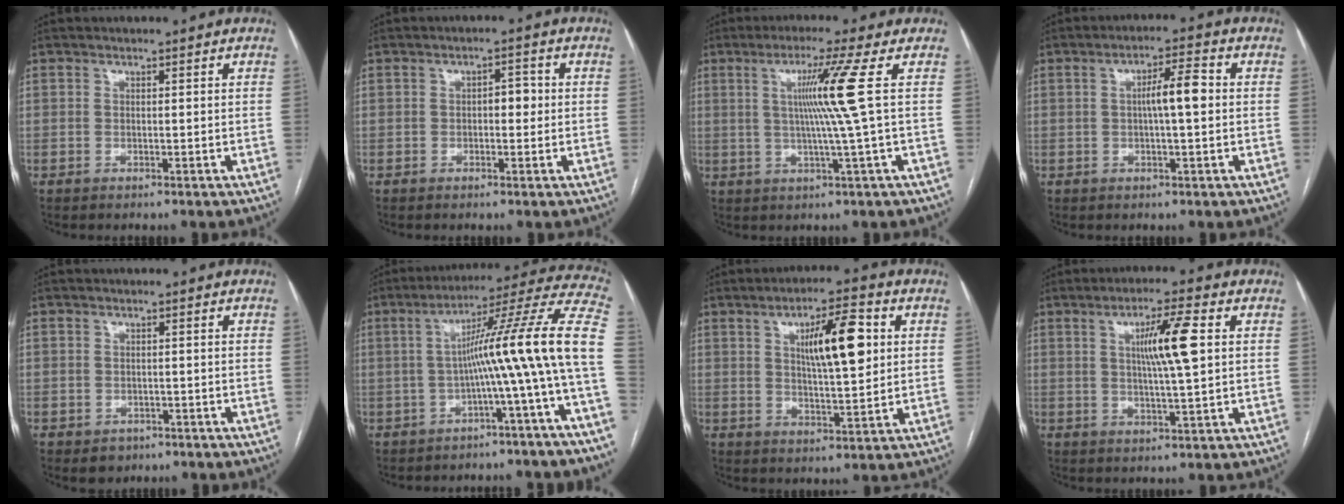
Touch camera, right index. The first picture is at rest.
{"total": 2.6, "force": [-0.1, 1.3, 2.2], "torque": [-0.028, 0.013, -0.002]}
{"total": 8.1, "force": [1.4, -2.9, 7.4], "torque": [-0.137, -0.002, 0.036]}
{"total": 5.4, "force": [0.2, 0.6, 5.4], "torque": [-0.091, 0.013, 0.002]}
{"total": 3.0, "force": [-1.6, 2.5, 0.5], "torque": [0.000, 0.009, -0.016]}
{"total": 15.6, "force": [-2.5, -2.5, 15.2], "torque": [-0.195, 0.034, -0.048]}
{"total": 10.6, "force": [2.8, 2.2, 10.0], "torque": [-0.164, 0.009, 0.047]}
{"total": 8.3, "force": [1.7, 0.1, 8.1], "torque": [-0.140, 0.003, 0.030]}